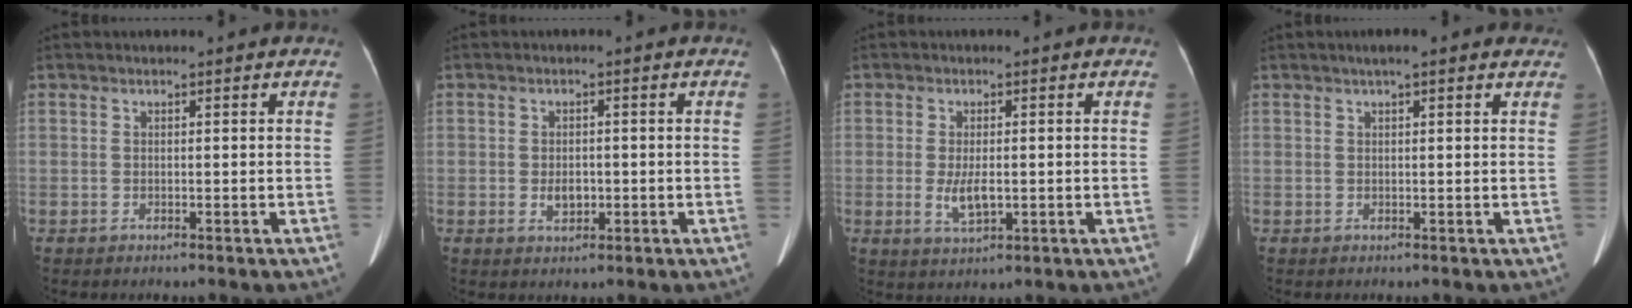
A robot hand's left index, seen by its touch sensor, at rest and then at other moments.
{"total": 2.7, "force": [-0.6, 1.7, 1.9], "torque": [-0.032, 0.003, -0.004]}
{"total": 4.1, "force": [-0.6, 1.5, 3.8], "torque": [-0.076, -0.008, -0.006]}
{"total": 4.9, "force": [3.6, 1.0, 3.2], "torque": [-0.039, 0.029, 0.045]}